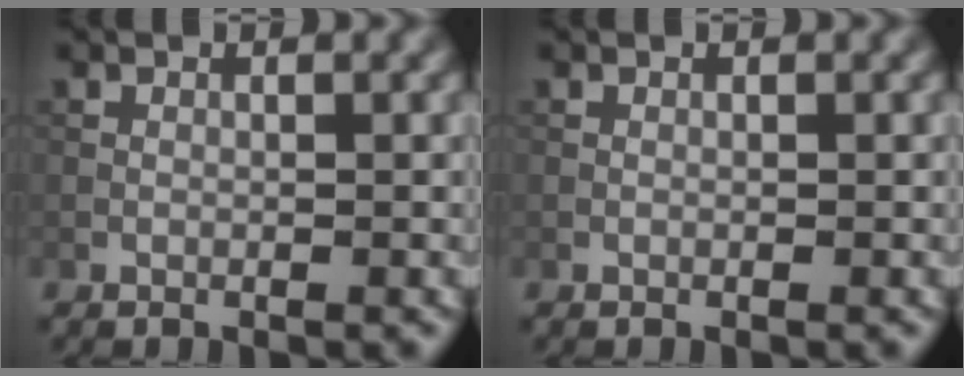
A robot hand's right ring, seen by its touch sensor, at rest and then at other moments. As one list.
[{"total": 0.0}]